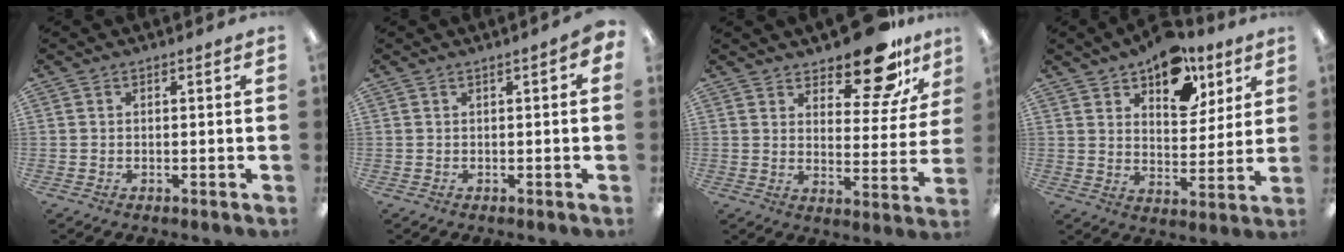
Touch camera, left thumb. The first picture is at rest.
{"total": 1.2, "force": [0.1, 0.3, 1.1], "torque": [-0.021, 0.001, 0.002]}
{"total": 13.8, "force": [10.8, 5.1, 6.9], "torque": [-0.091, -0.069, 0.186]}
{"total": 13.2, "force": [9.5, 7.3, 5.7], "torque": [-0.065, -0.057, 0.165]}